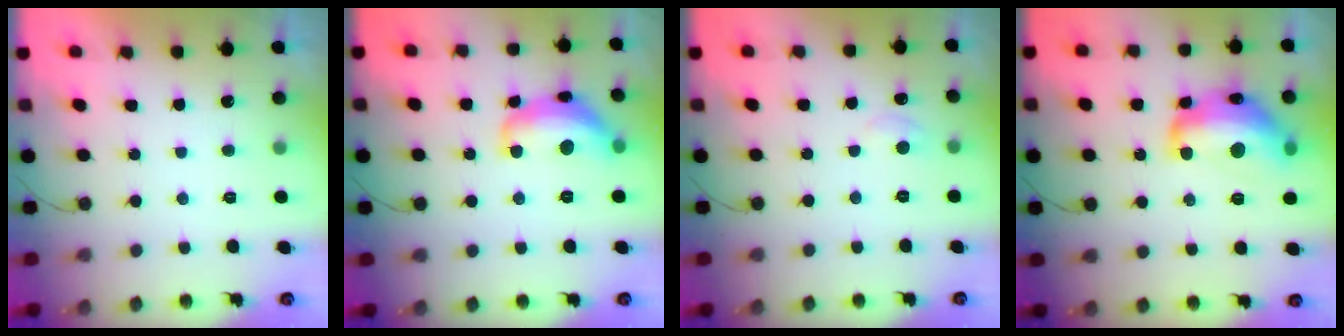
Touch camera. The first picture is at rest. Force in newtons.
{"total": 13.9, "press": 13.8, "slide": 1.0}
{"total": 5.5, "press": 5.4, "slide": 0.7}
{"total": 17.0, "press": 16.9, "slide": 1.4}